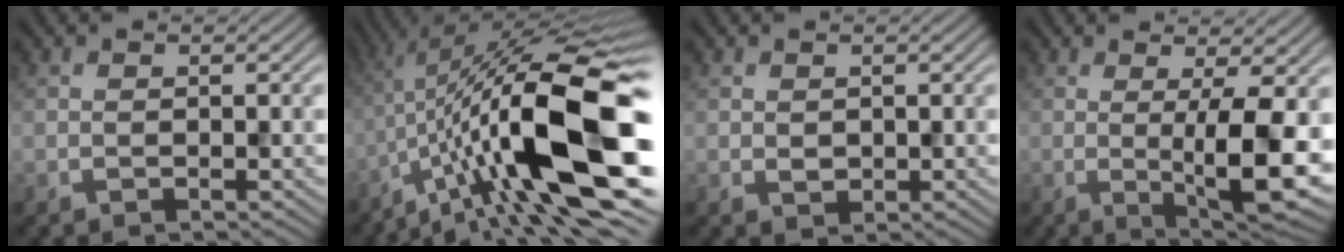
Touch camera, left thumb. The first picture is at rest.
{"total": 20.2, "force": [-5.8, 5.6, 18.5], "torque": [-0.298, 0.000, -0.101]}
{"total": 0.9, "force": [0.3, 0.8, 0.3], "torque": [-0.009, -0.004, 0.012]}
{"total": 8.8, "force": [-0.4, 1.8, 8.6], "torque": [-0.132, -0.002, -0.006]}